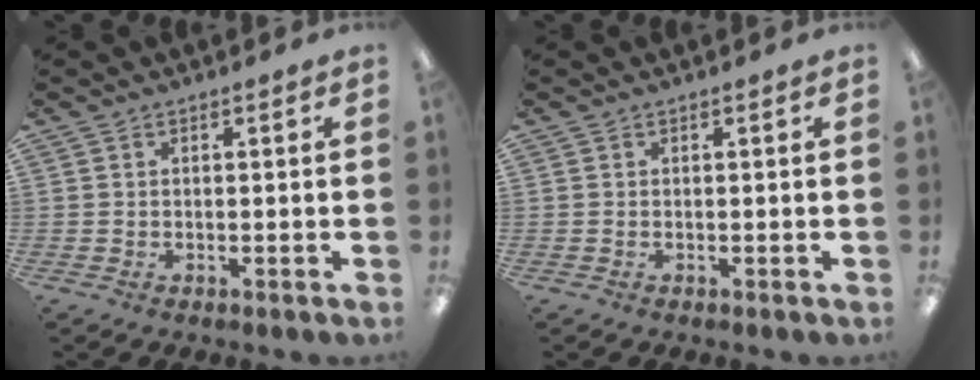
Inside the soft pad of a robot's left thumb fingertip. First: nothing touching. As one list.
[{"total": 0.0}]